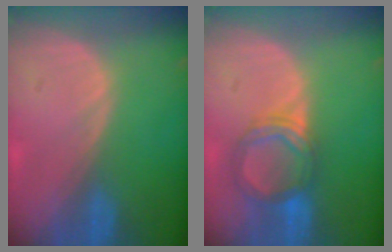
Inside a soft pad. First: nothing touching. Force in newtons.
{"total": 5.4, "press": 5.3, "slide": 0.9}